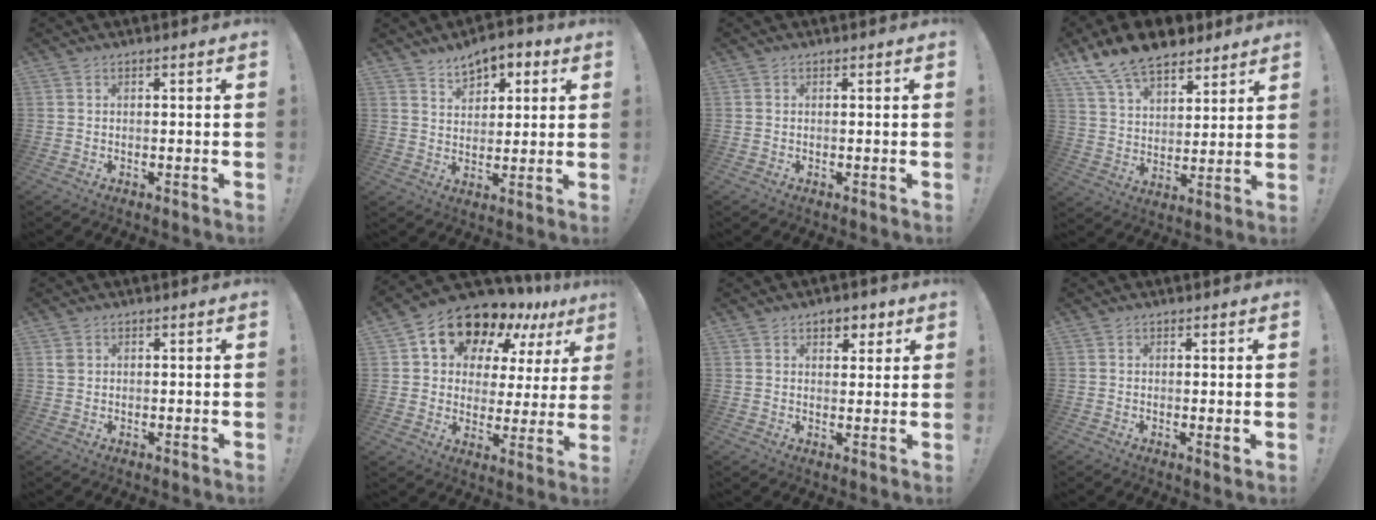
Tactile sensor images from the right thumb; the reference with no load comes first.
{"total": 8.1, "force": [5.1, 5.1, 3.6], "torque": [-0.044, -0.027, 0.094]}
{"total": 0.0}
{"total": 14.4, "force": [11.1, 7.2, 5.7], "torque": [-0.112, -0.073, 0.210]}
{"total": 1.6, "force": [0.8, 1.2, 0.7], "torque": [-0.012, 0.003, 0.015]}
{"total": 15.3, "force": [12.2, 7.3, 5.7], "torque": [-0.099, -0.095, 0.216]}
{"total": 4.8, "force": [2.7, 3.4, 2.1], "torque": [-0.016, -0.008, 0.044]}
{"total": 1.5, "force": [0.5, 0.3, 1.3], "torque": [-0.012, -0.005, 0.006]}